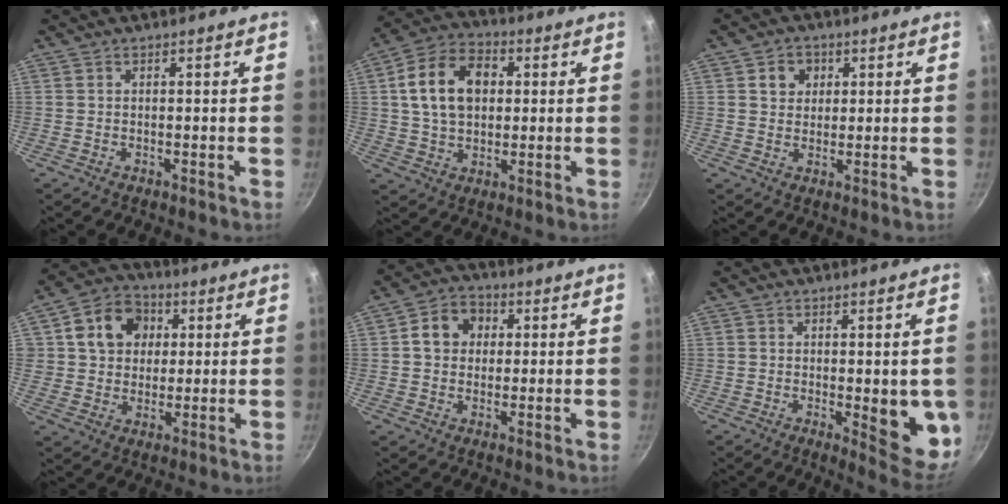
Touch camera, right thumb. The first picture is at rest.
{"total": 13.8, "force": [2.5, 9.7, 9.5], "torque": [-0.143, 0.016, 0.032]}
{"total": 4.4, "force": [1.4, 3.8, 1.6], "torque": [0.001, 0.001, 0.021]}
{"total": 11.2, "force": [2.9, 9.5, 5.1], "torque": [-0.054, 0.010, 0.041]}
{"total": 7.7, "force": [1.5, 6.5, 3.9], "torque": [-0.035, 0.012, 0.011]}
{"total": 9.7, "force": [-0.8, 3.5, 9.0], "torque": [-0.082, -0.018, -0.006]}